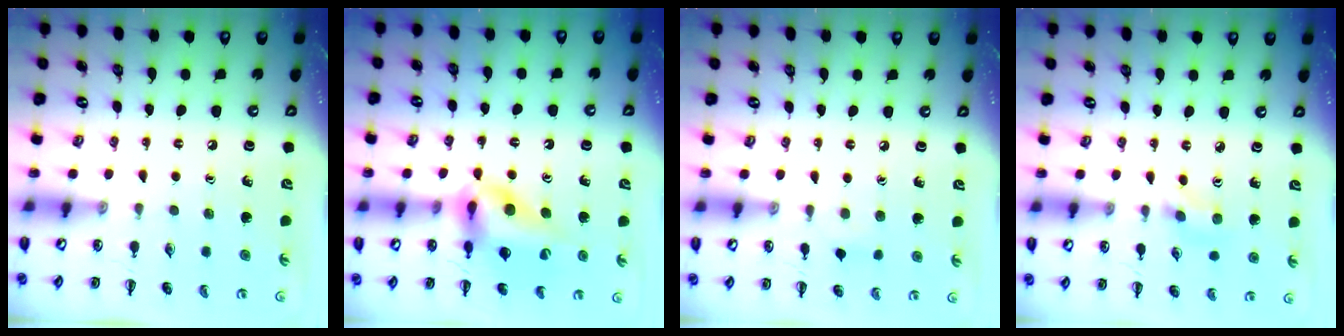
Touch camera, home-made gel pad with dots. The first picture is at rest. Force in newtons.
{"total": 12.2, "press": 11.6, "slide": 3.8}
{"total": 4.7, "press": 4.3, "slide": 1.7}
{"total": 1.6, "press": 1.5, "slide": 0.5}